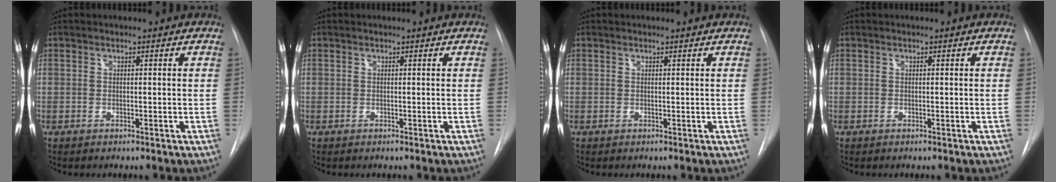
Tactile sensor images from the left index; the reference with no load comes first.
{"total": 0.6, "force": [0.6, 0.0, 0.1], "torque": [-0.002, 0.006, 0.007]}
{"total": 0.8, "force": [0.8, 0.0, 0.0], "torque": [-0.006, 0.005, 0.011]}
{"total": 0.0}